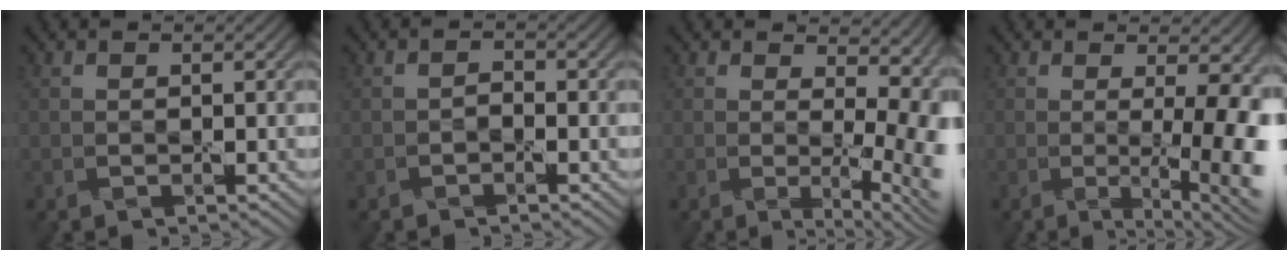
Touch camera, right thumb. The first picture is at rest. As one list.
[{"total": 0.7, "force": [-0.6, 0.3, 0.3], "torque": [-0.004, 0.004, -0.012]}, {"total": 10.3, "force": [0.9, 4.2, 9.3], "torque": [-0.089, 0.003, 0.021]}, {"total": 11.4, "force": [-0.7, 3.9, 10.7], "torque": [-0.102, -0.001, -0.009]}]